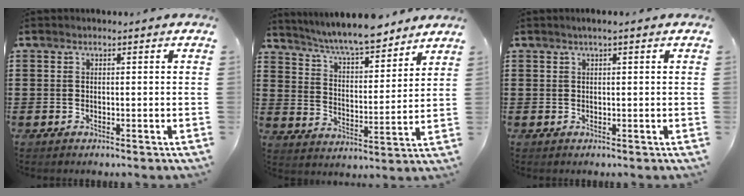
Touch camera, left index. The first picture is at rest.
{"total": 7.3, "force": [6.9, 0.5, 2.4], "torque": [-0.074, -0.037, 0.120]}
{"total": 0.9, "force": [0.4, 0.0, 0.8], "torque": [-0.013, 0.002, 0.007]}